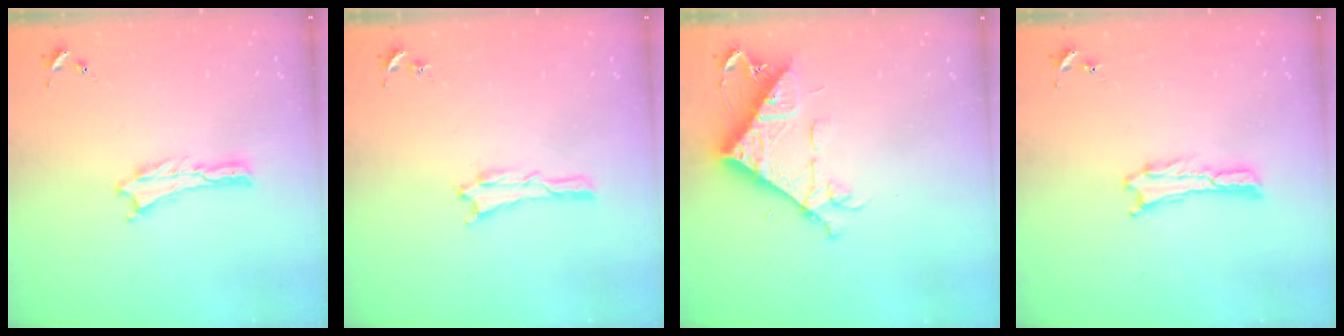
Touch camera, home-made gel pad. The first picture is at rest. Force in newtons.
{"total": 0.7, "press": 0.7, "slide": 0.2}
{"total": 9.4, "press": 9.4, "slide": 1.0}
{"total": 0.0}